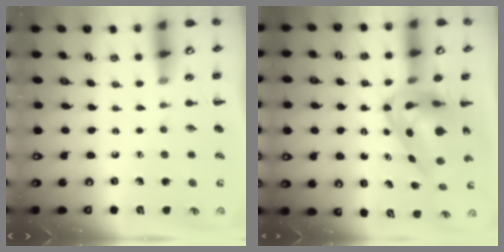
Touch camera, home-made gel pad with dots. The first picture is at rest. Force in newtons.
{"total": 7.5, "press": 7.1, "slide": 2.4}